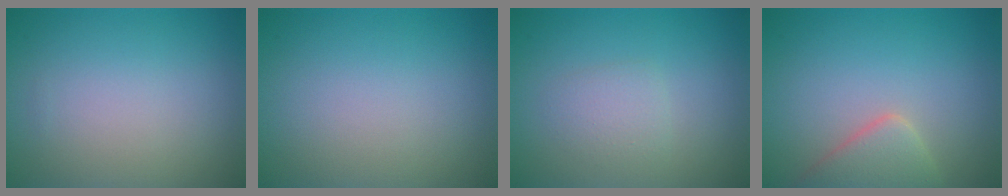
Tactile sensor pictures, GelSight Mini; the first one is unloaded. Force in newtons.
{"total": 0.0}
{"total": 1.6, "press": 1.6, "slide": 0.1}
{"total": 3.3, "press": 3.3, "slide": 0.4}